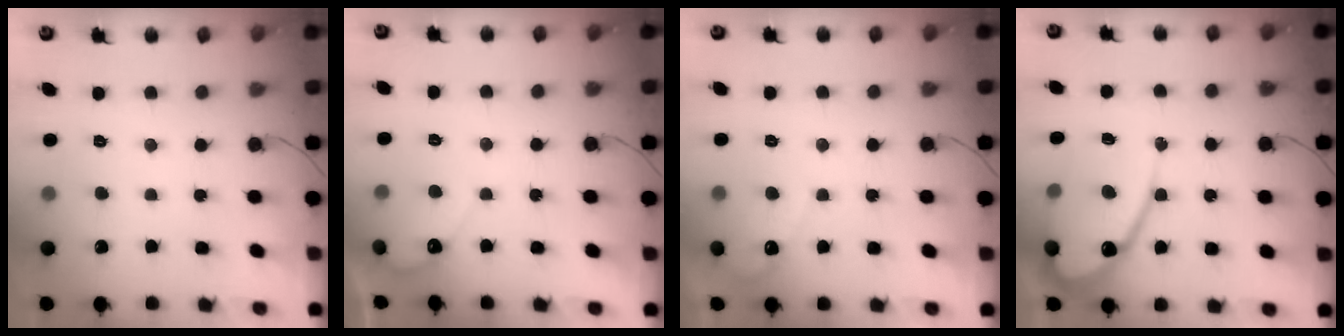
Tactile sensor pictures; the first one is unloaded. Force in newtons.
{"total": 4.8, "press": 4.8, "slide": 0.3}
{"total": 4.0, "press": 4.0, "slide": 0.2}
{"total": 13.7, "press": 13.6, "slide": 1.8}